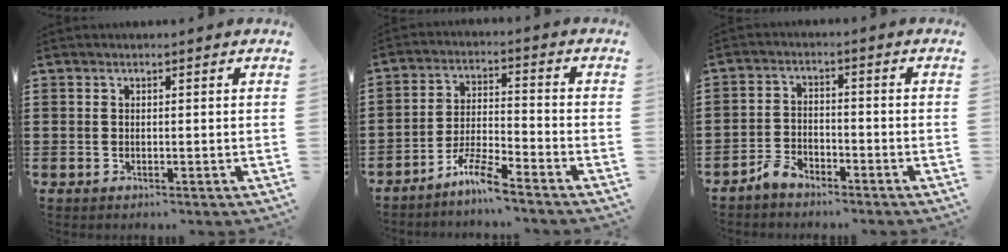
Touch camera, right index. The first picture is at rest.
{"total": 6.1, "force": [-5.3, 0.2, 3.0], "torque": [-0.074, -0.004, -0.105]}
{"total": 3.2, "force": [-2.9, 1.1, 0.7], "torque": [-0.017, 0.014, -0.060]}